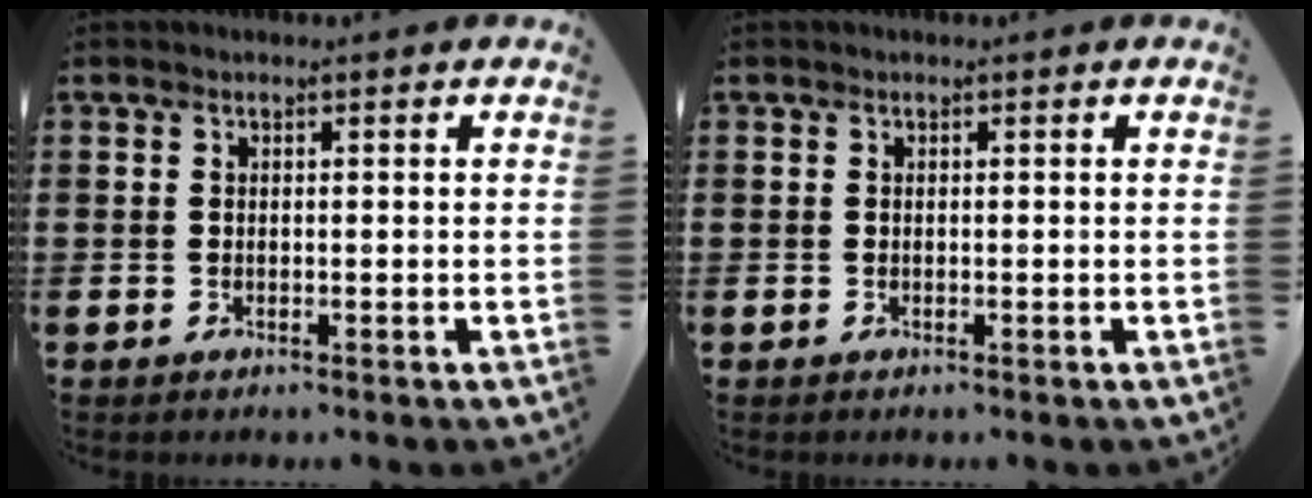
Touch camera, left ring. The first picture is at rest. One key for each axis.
{"total": 0.0}